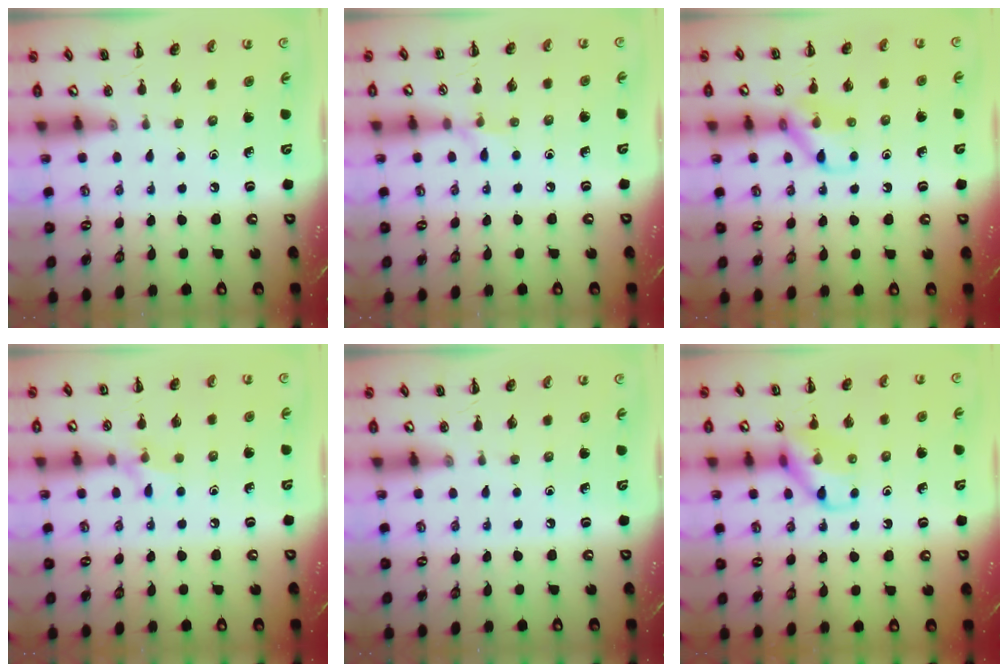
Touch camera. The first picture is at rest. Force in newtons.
{"total": 5.0, "press": 4.7, "slide": 1.7}
{"total": 9.3, "press": 9.3, "slide": 0.1}
{"total": 6.9, "press": 6.7, "slide": 1.7}
{"total": 0.0}
{"total": 12.3, "press": 12.2, "slide": 1.6}